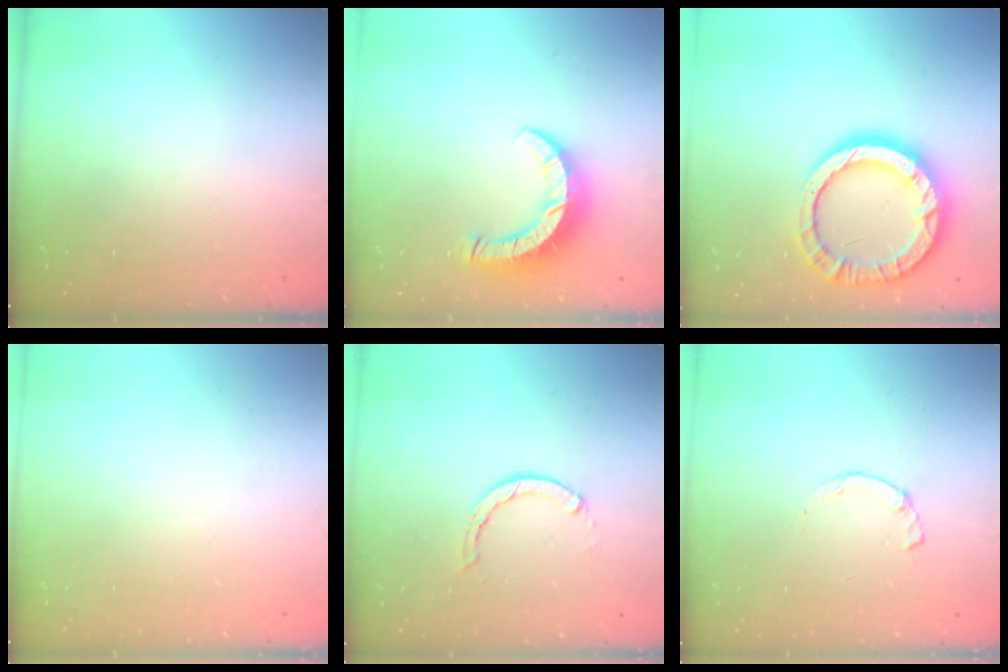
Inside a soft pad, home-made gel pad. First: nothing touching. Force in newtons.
{"total": 9.0, "press": 8.9, "slide": 1.0}
{"total": 16.4, "press": 16.3, "slide": 1.9}
{"total": 0.0}
{"total": 2.1, "press": 2.1, "slide": 0.3}
{"total": 2.2, "press": 2.2, "slide": 0.2}